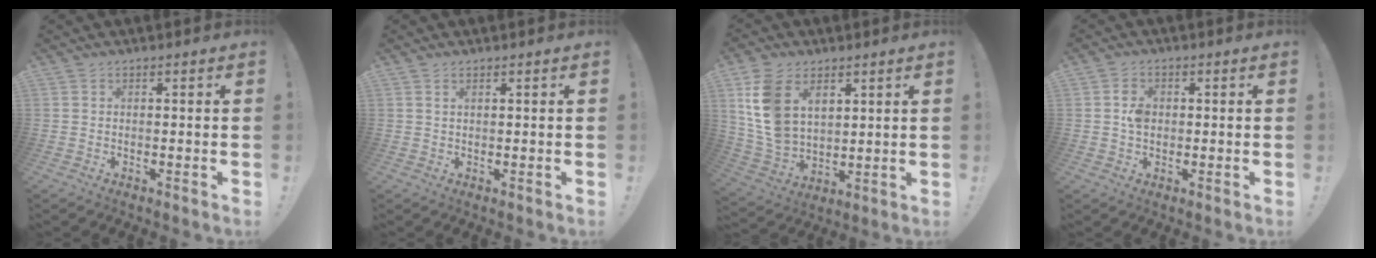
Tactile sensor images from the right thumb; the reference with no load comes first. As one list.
[{"total": 0.8, "force": [0.5, 0.4, 0.5], "torque": [-0.009, 0.000, 0.011]}, {"total": 13.7, "force": [5.9, 9.5, 8.0], "torque": [-0.164, -0.027, 0.117]}, {"total": 4.0, "force": [0.0, 2.9, 2.6], "torque": [-0.039, 0.005, 0.000]}]